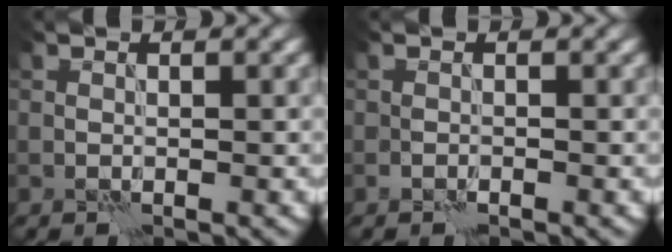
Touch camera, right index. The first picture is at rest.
{"total": 0.0}